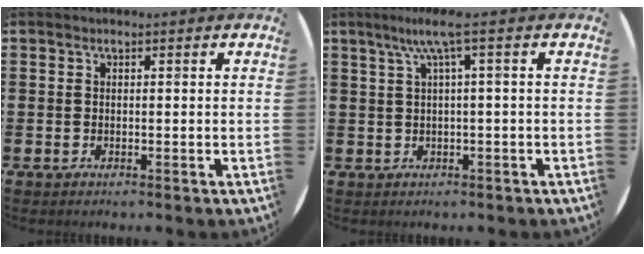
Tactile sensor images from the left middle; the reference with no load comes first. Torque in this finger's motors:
{"motor_torque": [-0.07, -0.22, 0.05, 0.03]}